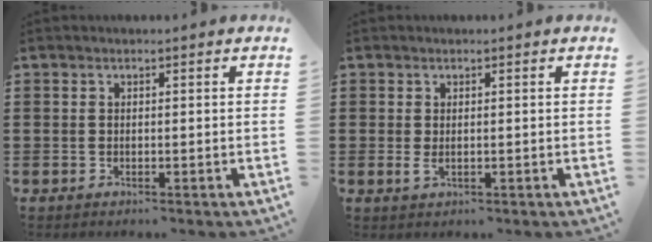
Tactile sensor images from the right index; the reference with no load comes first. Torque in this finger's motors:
{"motor_torque": [0.51, 1.41, 0.14, 0.04]}